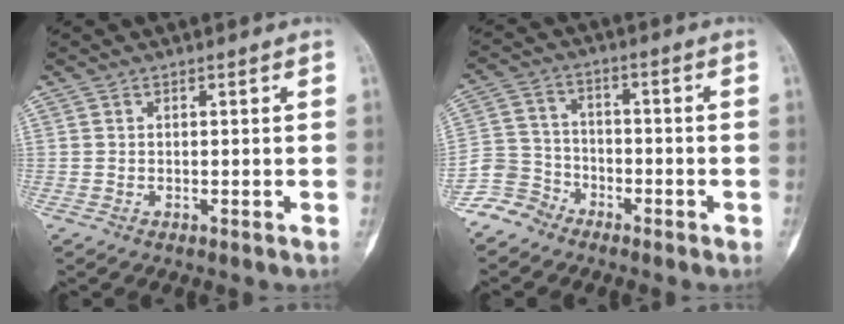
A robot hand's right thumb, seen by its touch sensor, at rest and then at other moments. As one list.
[{"total": 7.1, "force": [-5.4, 4.6, 0.4], "torque": [0.016, 0.037, -0.121]}]